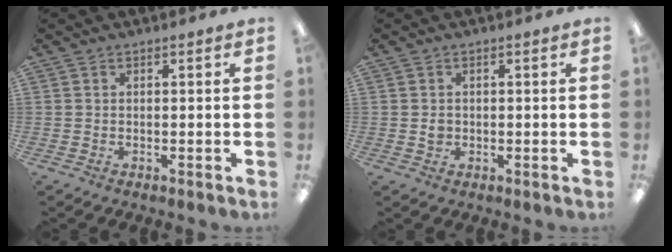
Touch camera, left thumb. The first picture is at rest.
{"total": 1.4, "force": [-0.1, 1.2, 0.7], "torque": [-0.014, 0.004, -0.003]}